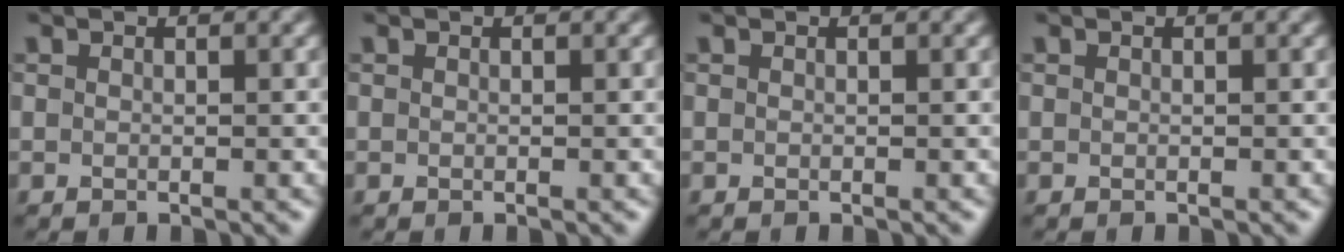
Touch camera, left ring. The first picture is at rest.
{"total": 0.0}
{"total": 0.0}
{"total": 0.0}